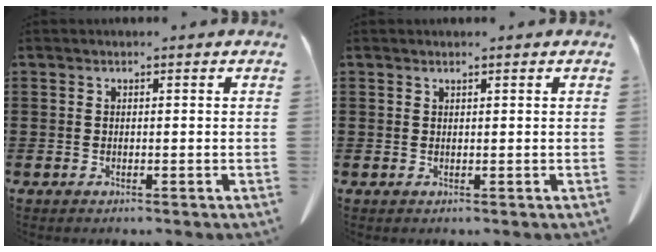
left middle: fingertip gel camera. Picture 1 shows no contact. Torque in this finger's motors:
{"motor_torque": [-0.07, 0.02, 0.00, -0.01]}